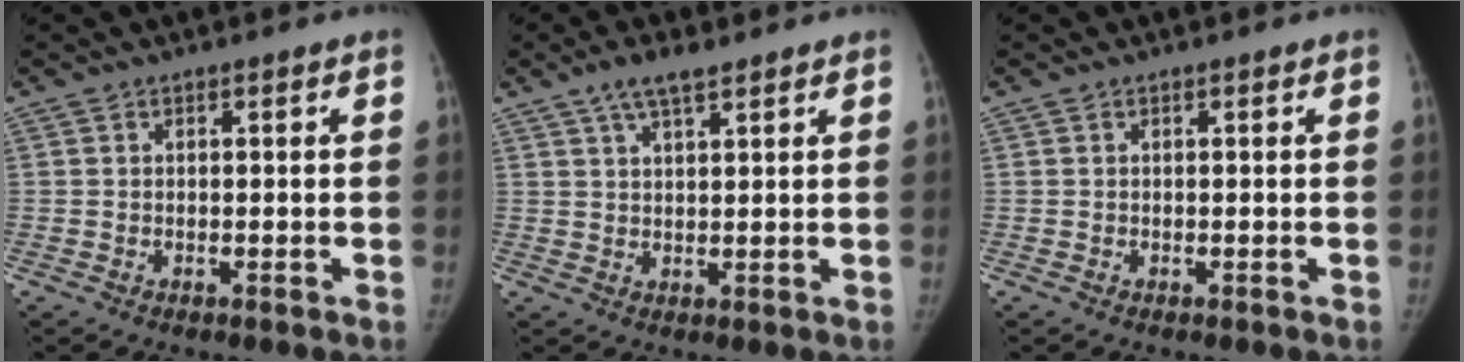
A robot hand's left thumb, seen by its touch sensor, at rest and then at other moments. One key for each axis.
{"total": 5.0, "fx": 3.4, "fy": 1.6, "fz": 3.2, "tx": -0.055, "ty": -0.006, "tz": 0.064}
{"total": 0.0}